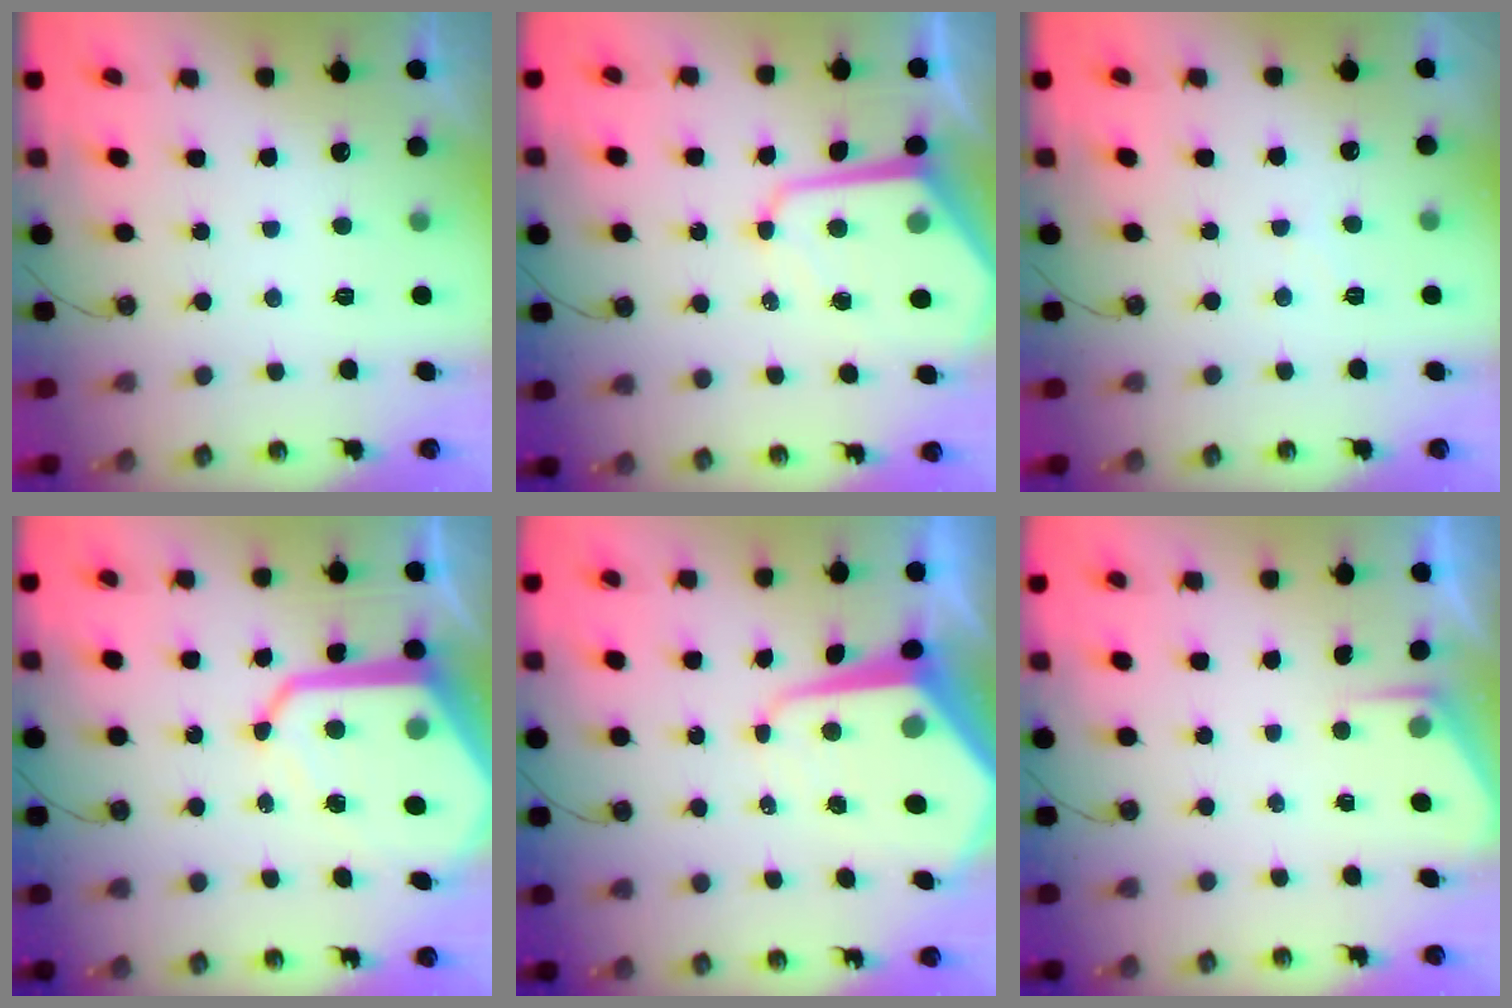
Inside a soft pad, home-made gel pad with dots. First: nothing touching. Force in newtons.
{"total": 10.9, "press": 10.8, "slide": 0.9}
{"total": 3.6, "press": 3.5, "slide": 0.6}
{"total": 17.4, "press": 17.4, "slide": 1.5}
{"total": 10.9, "press": 10.8, "slide": 0.8}
{"total": 1.5, "press": 1.4, "slide": 0.2}